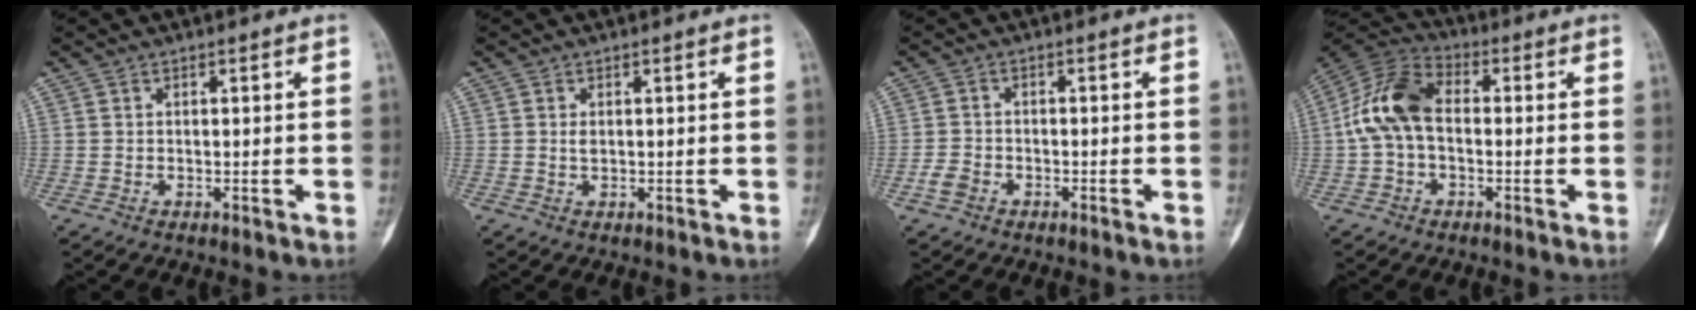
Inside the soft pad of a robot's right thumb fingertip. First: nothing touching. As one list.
[{"total": 1.0, "force": [0.2, 0.5, 0.8], "torque": [-0.013, -0.001, 0.007]}, {"total": 2.4, "force": [-1.5, 1.5, 1.1], "torque": [-0.026, 0.007, -0.029]}, {"total": 11.5, "force": [-0.3, 7.3, 8.9], "torque": [-0.176, 0.034, -0.019]}]